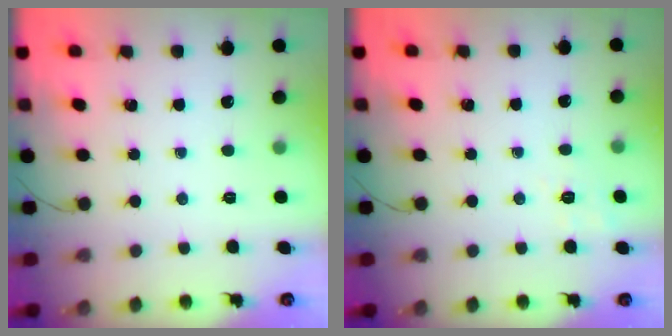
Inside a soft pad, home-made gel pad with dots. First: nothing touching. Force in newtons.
{"total": 1.7, "press": 0.1, "slide": 1.7}